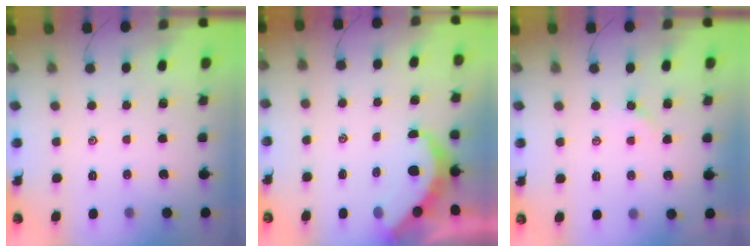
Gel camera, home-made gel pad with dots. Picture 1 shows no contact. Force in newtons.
{"total": 5.0, "press": 4.9, "slide": 0.5}
{"total": 2.3, "press": 2.3, "slide": 0.5}